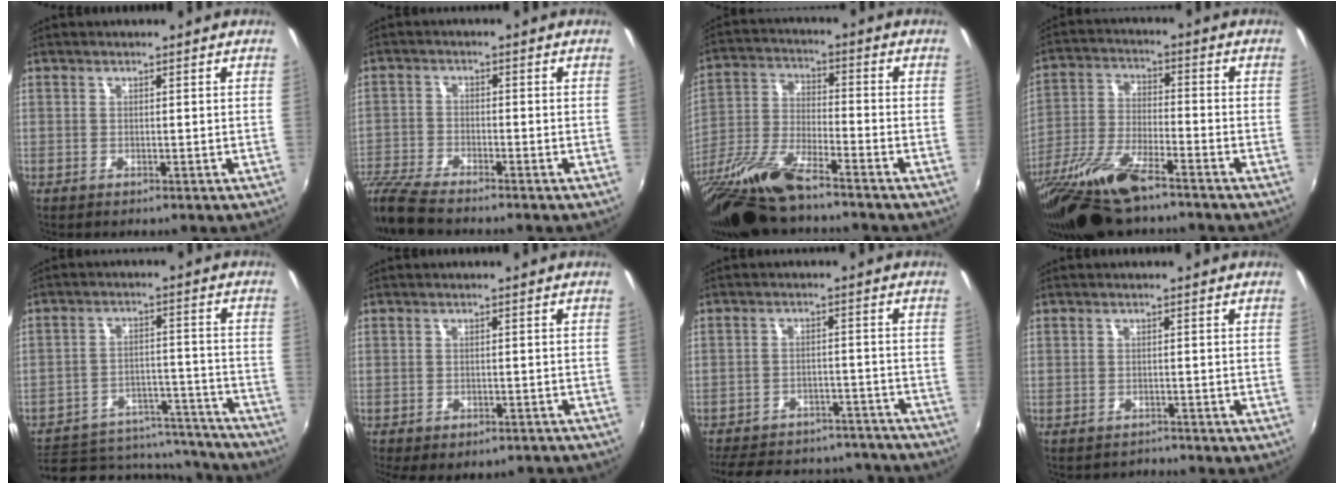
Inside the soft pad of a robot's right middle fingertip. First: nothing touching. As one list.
[{"total": 8.8, "force": [-7.9, 1.1, 3.5], "torque": [-0.097, -0.019, -0.158]}, {"total": 15.2, "force": [-12.1, 2.3, 9.0], "torque": [-0.194, -0.033, -0.235]}, {"total": 15.8, "force": [-11.9, 3.6, 9.7], "torque": [-0.206, -0.035, -0.228]}, {"total": 18.9, "force": [-15.4, 8.8, 6.4], "torque": [-0.128, 0.032, -0.184]}, {"total": 8.5, "force": [-6.5, 3.7, 4.0], "torque": [-0.088, -0.026, -0.079]}, {"total": 23.3, "force": [-20.1, 9.1, 7.5], "torque": [-0.169, 0.048, -0.245]}, {"total": 1.9, "force": [-1.8, 0.6, -0.3], "torque": [0.000, -0.003, -0.028]}]